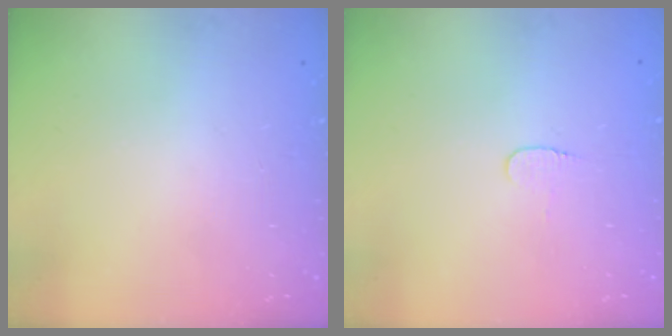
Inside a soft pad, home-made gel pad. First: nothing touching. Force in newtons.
{"total": 3.3, "press": 3.3, "slide": 0.3}